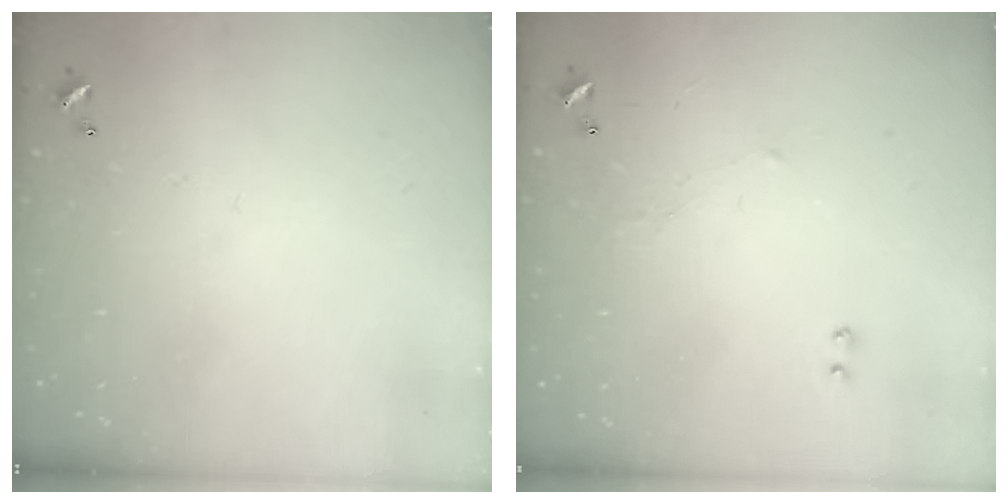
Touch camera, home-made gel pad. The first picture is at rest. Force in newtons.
{"total": 0.7, "press": 0.2, "slide": 0.7}